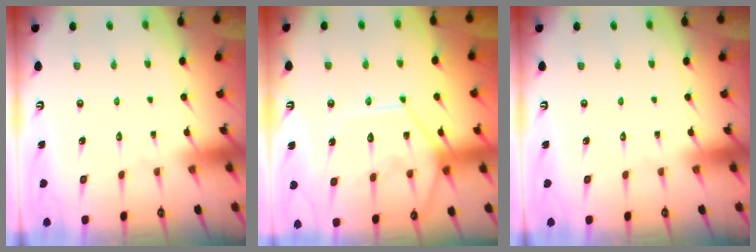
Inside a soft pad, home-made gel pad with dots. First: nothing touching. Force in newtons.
{"total": 14.1, "press": 14.0, "slide": 1.5}
{"total": 0.0}